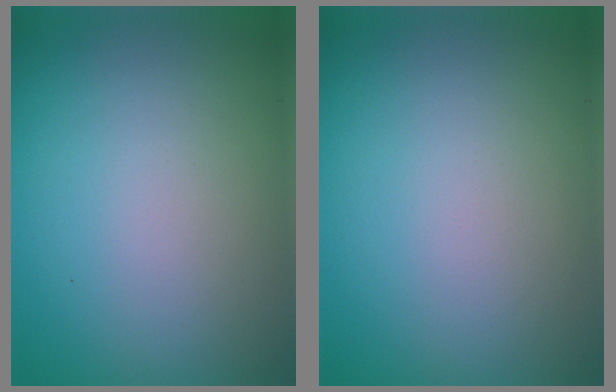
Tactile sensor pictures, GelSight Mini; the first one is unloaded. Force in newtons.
{"total": 0.0}